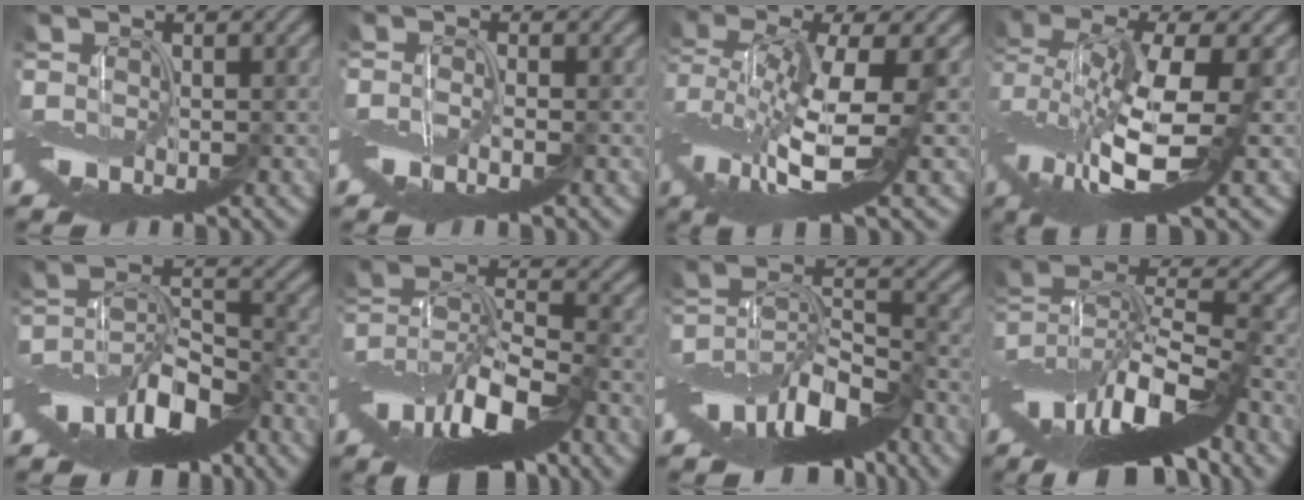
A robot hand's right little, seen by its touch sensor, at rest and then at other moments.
{"total": 1.5, "force": [-0.8, -0.1, 1.3], "torque": [-0.029, -0.005, -0.017]}
{"total": 8.9, "force": [0.3, 3.2, 8.3], "torque": [-0.180, -0.010, -0.002]}
{"total": 10.3, "force": [0.3, 4.1, 9.4], "torque": [-0.200, -0.013, 0.003]}
{"total": 9.0, "force": [-5.7, 3.6, 5.9], "torque": [-0.099, 0.001, -0.109]}
{"total": 11.5, "force": [-6.4, 4.4, 8.5], "torque": [-0.152, 0.008, -0.124]}
{"total": 10.7, "force": [-7.3, 4.3, 6.5], "torque": [-0.107, 0.005, -0.136]}
{"total": 13.5, "force": [-7.2, 4.3, 10.6], "torque": [-0.188, 0.014, -0.123]}